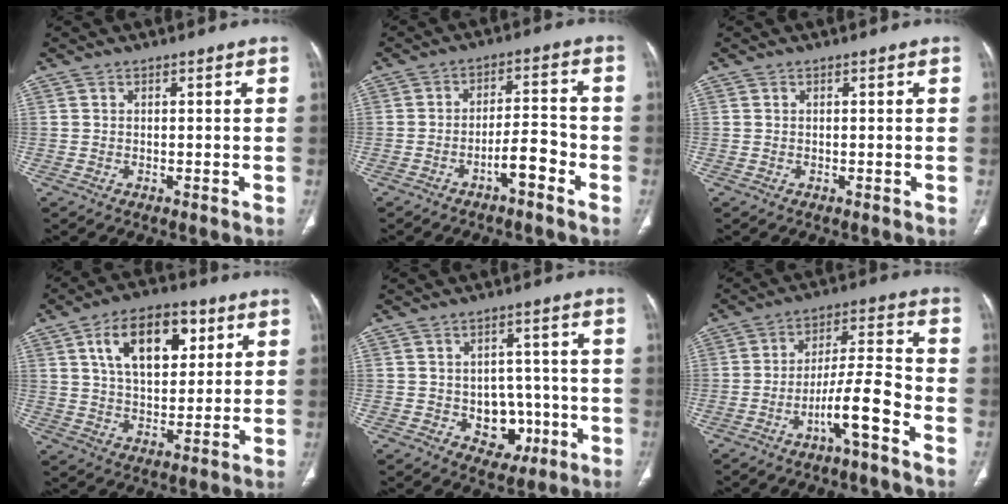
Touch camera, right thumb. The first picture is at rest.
{"total": 5.9, "force": [-3.2, 1.8, 4.6], "torque": [-0.071, 0.036, -0.051]}
{"total": 0.0}
{"total": 15.2, "force": [5.9, 8.5, 11.1], "torque": [-0.148, -0.010, 0.099]}
{"total": 8.2, "force": [-2.0, 6.6, 4.5], "torque": [-0.018, 0.021, -0.015]}
{"total": 9.8, "force": [-5.3, 1.4, 8.2], "torque": [-0.147, 0.048, -0.093]}